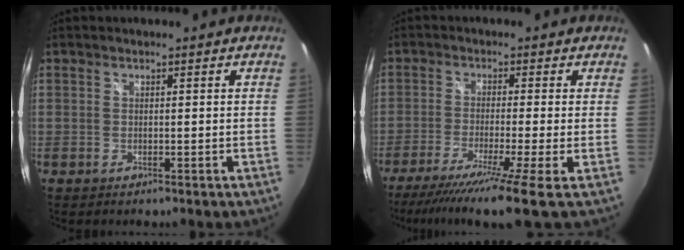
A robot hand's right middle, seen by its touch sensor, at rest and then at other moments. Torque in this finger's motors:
{"motor_torque": [-0.05, -0.57, 0.61, 0.16]}